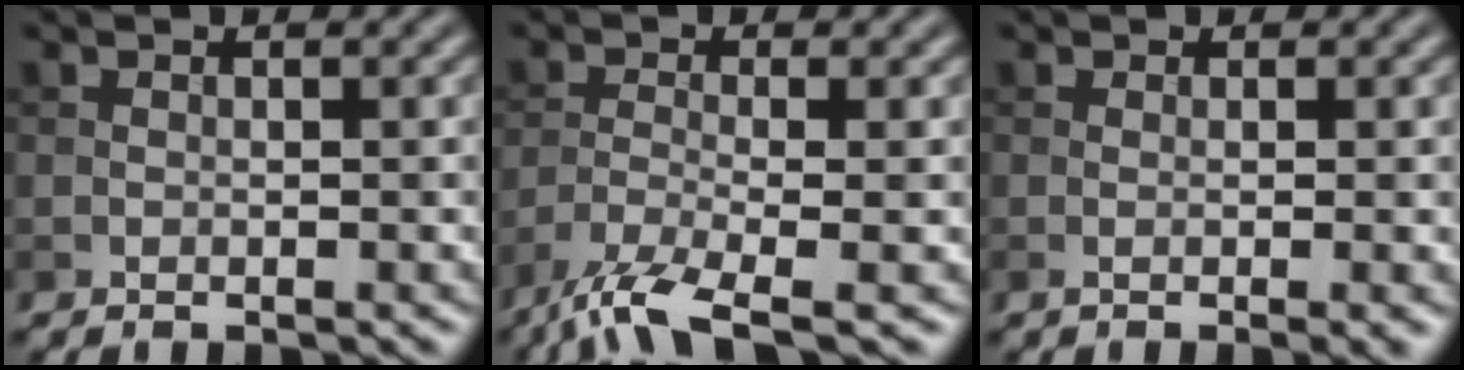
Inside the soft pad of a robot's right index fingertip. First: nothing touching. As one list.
[{"total": 5.7, "force": [-4.2, 1.1, 3.7], "torque": [-0.069, -0.010, -0.090]}, {"total": 1.9, "force": [-0.1, 0.5, 1.9], "torque": [-0.026, 0.000, -0.007]}]